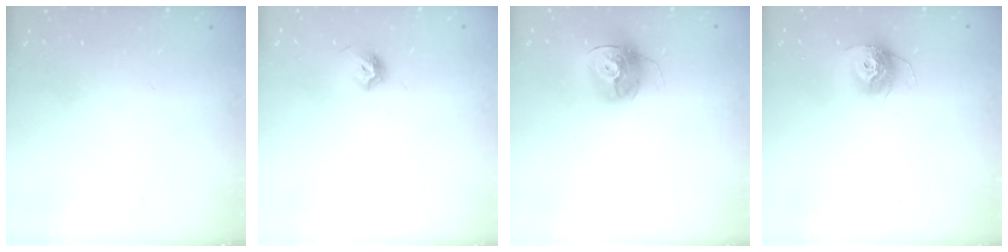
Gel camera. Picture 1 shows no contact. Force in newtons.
{"total": 6.8, "press": 6.7, "slide": 0.8}
{"total": 14.5, "press": 14.4, "slide": 1.5}
{"total": 11.5, "press": 11.4, "slide": 0.8}